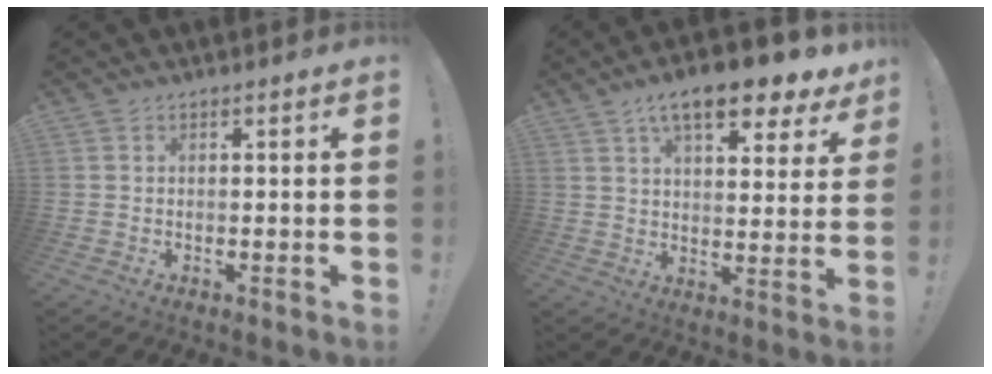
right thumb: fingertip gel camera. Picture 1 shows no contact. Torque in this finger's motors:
{"motor_torque": [-0.26, 2.13, 0.72, 0.32, 0.36]}